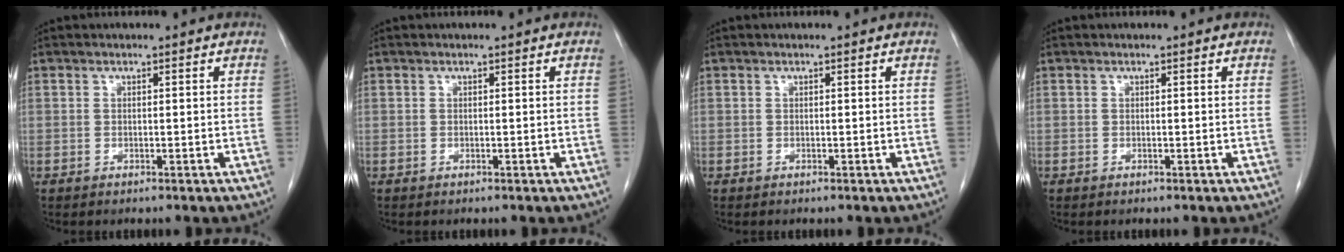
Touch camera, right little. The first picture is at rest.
{"total": 0.0}
{"total": 0.0}
{"total": 0.0}